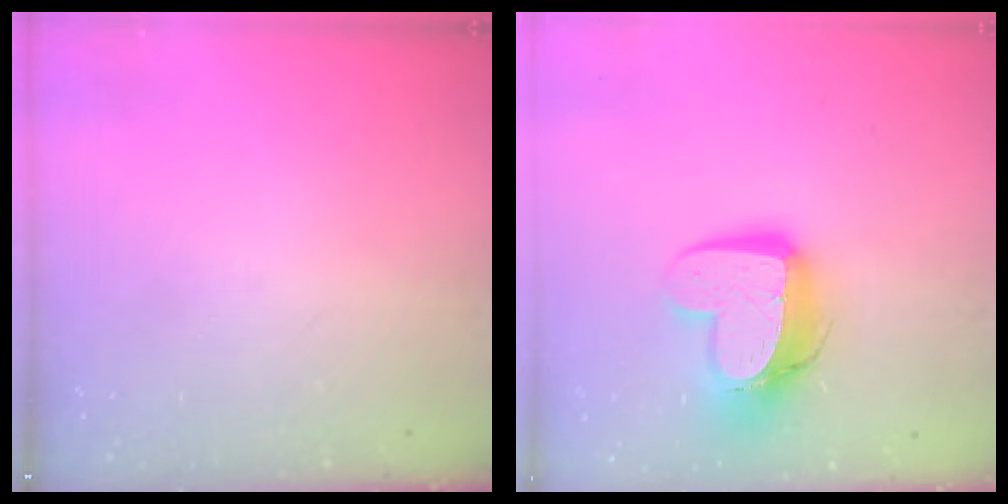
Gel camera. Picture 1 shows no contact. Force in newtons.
{"total": 14.2, "press": 14.2, "slide": 1.4}